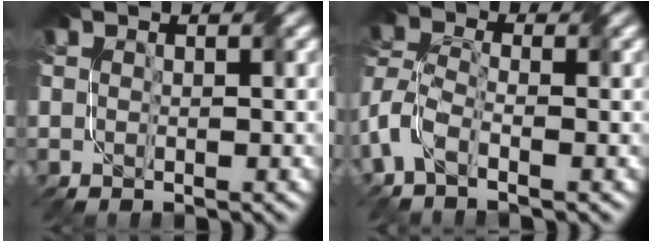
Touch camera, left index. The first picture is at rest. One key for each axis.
{"total": 4.0, "fx": -2.0, "fy": 1.5, "fz": 3.0, "tx": -0.074, "ty": 0.012, "tz": -0.055}